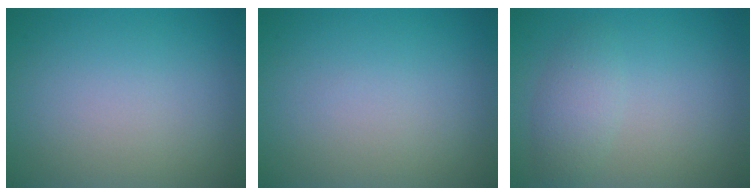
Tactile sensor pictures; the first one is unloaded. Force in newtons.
{"total": 0.0}
{"total": 2.2, "press": 2.2, "slide": 0.0}